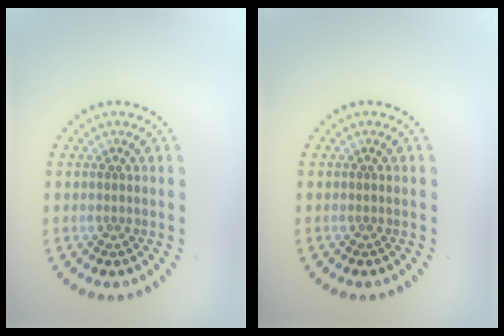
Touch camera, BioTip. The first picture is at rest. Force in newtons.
{"total": 0.0}